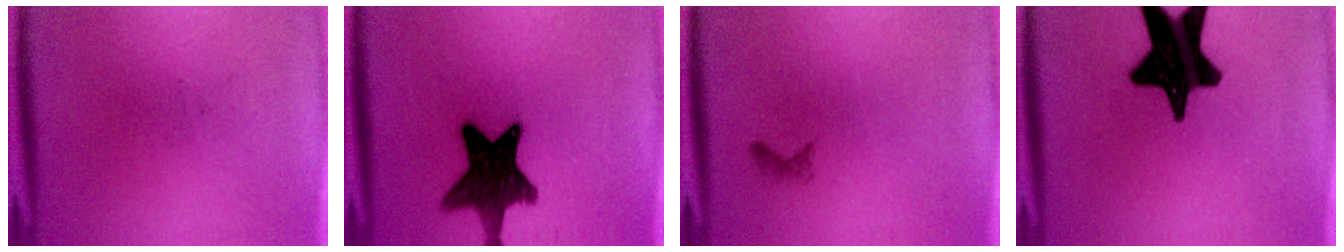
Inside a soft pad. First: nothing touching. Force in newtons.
{"total": 14.3}
{"total": 0.6}
{"total": 18.6}